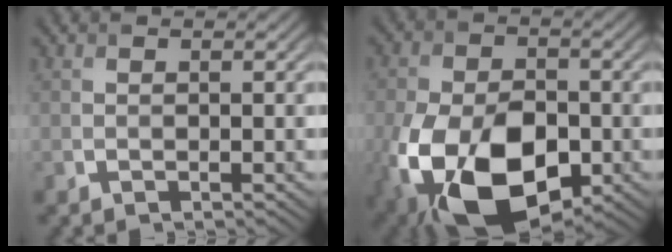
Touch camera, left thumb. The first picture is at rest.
{"total": 17.9, "force": [-6.5, 11.2, 12.3], "torque": [-0.255, -0.063, -0.091]}